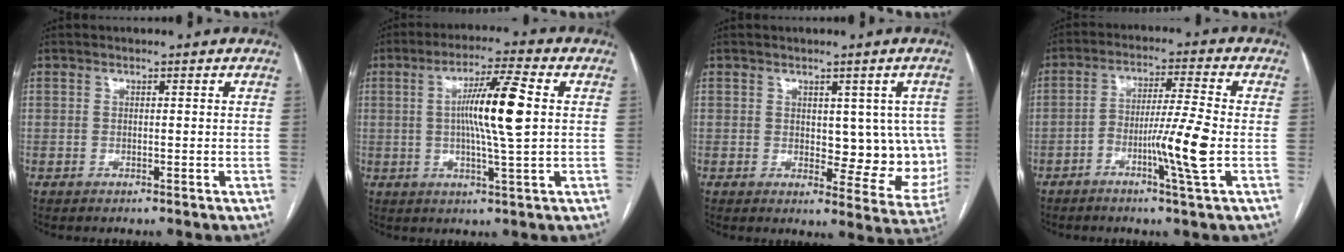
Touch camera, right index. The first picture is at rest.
{"total": 10.2, "force": [1.1, -0.2, 10.1], "torque": [-0.180, 0.003, 0.016]}
{"total": 9.1, "force": [1.1, 4.9, 7.5], "torque": [-0.066, 0.000, 0.023]}
{"total": 8.5, "force": [-2.7, -0.6, 8.0], "torque": [-0.145, -0.002, -0.047]}